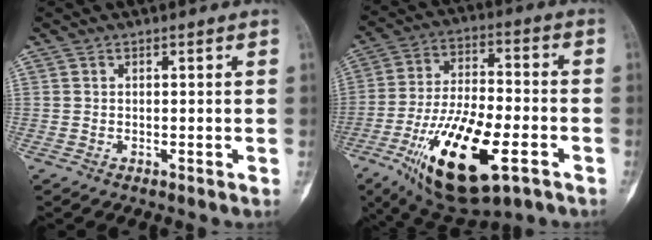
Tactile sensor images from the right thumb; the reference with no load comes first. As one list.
[{"total": 22.4, "force": [-9.3, 9.0, 18.3], "torque": [-0.346, 0.025, -0.148]}]